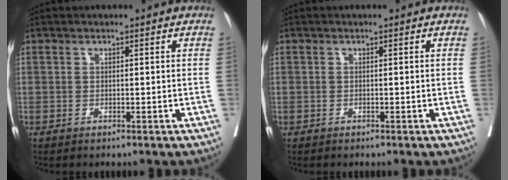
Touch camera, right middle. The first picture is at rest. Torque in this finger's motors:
{"motor_torque": [1.19, -0.95, 1.05, 0.21]}